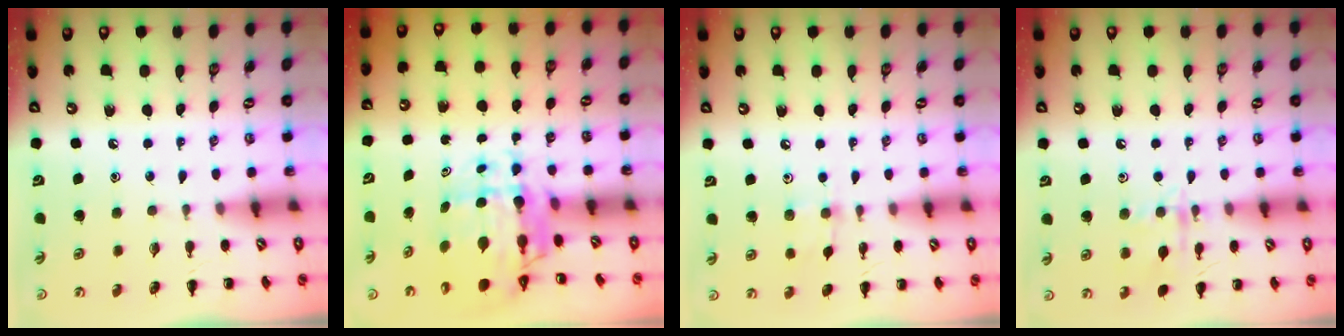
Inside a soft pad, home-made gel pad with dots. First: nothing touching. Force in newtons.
{"total": 7.5, "press": 6.9, "slide": 2.9}
{"total": 6.8, "press": 6.5, "slide": 1.9}
{"total": 9.1, "press": 9.0, "slide": 0.8}